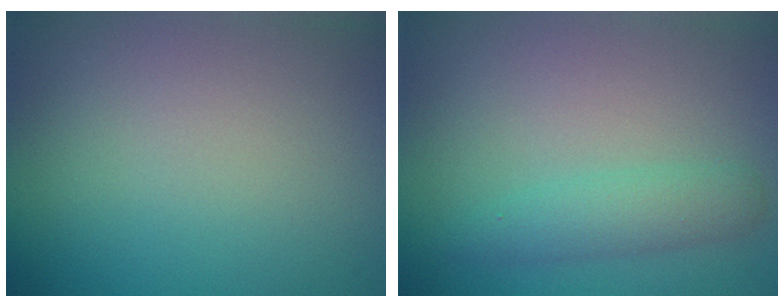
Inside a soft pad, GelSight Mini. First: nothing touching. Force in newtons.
{"total": 2.4, "press": 2.4, "slide": 0.1}